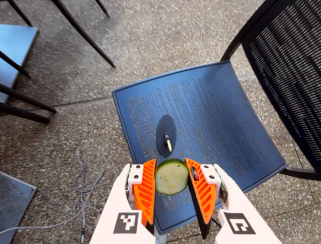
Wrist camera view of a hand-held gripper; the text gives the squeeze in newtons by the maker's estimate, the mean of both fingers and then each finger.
{"total": 11.9, "left": 11.9, "right": 11.8}